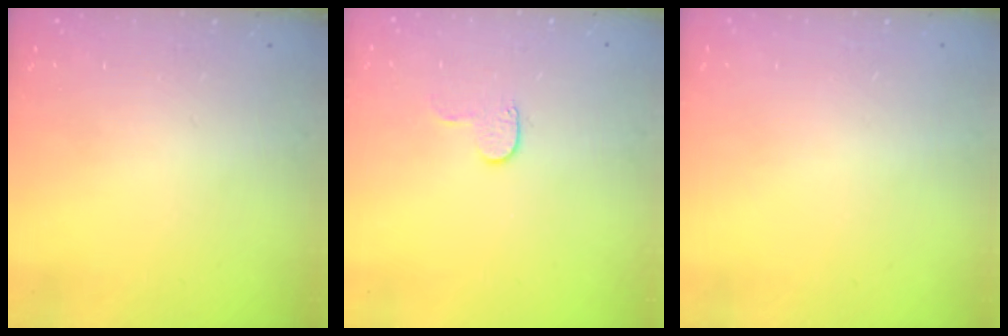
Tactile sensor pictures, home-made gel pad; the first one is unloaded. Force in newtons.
{"total": 4.1, "press": 4.1, "slide": 0.4}
{"total": 0.6, "press": 0.5, "slide": 0.2}